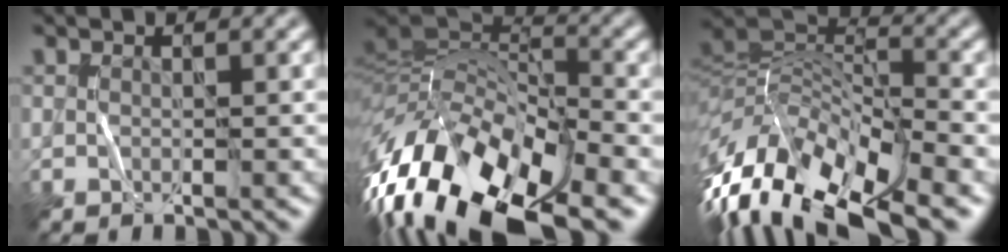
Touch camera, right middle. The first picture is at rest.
{"total": 15.7, "force": [-8.4, 6.5, 11.5], "torque": [-0.249, 0.009, -0.147]}
{"total": 14.3, "force": [-8.5, 5.6, 10.1], "torque": [-0.219, 0.009, -0.144]}